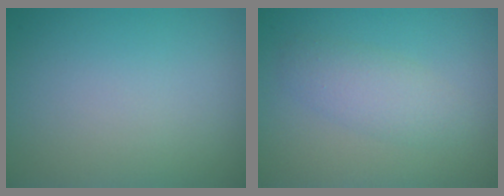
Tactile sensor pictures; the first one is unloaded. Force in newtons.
{"total": 2.4, "press": 2.4, "slide": 0.1}